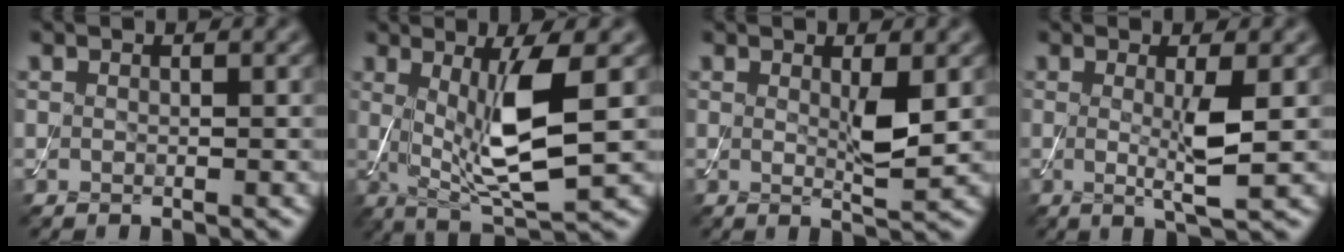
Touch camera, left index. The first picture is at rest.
{"total": 7.7, "force": [0.8, 1.9, 7.4], "torque": [-0.132, -0.015, 0.022]}
{"total": 2.6, "force": [0.5, 0.5, 2.5], "torque": [-0.048, -0.009, 0.011]}
{"total": 3.6, "force": [0.0, 0.4, 3.5], "torque": [-0.069, -0.010, 0.002]}